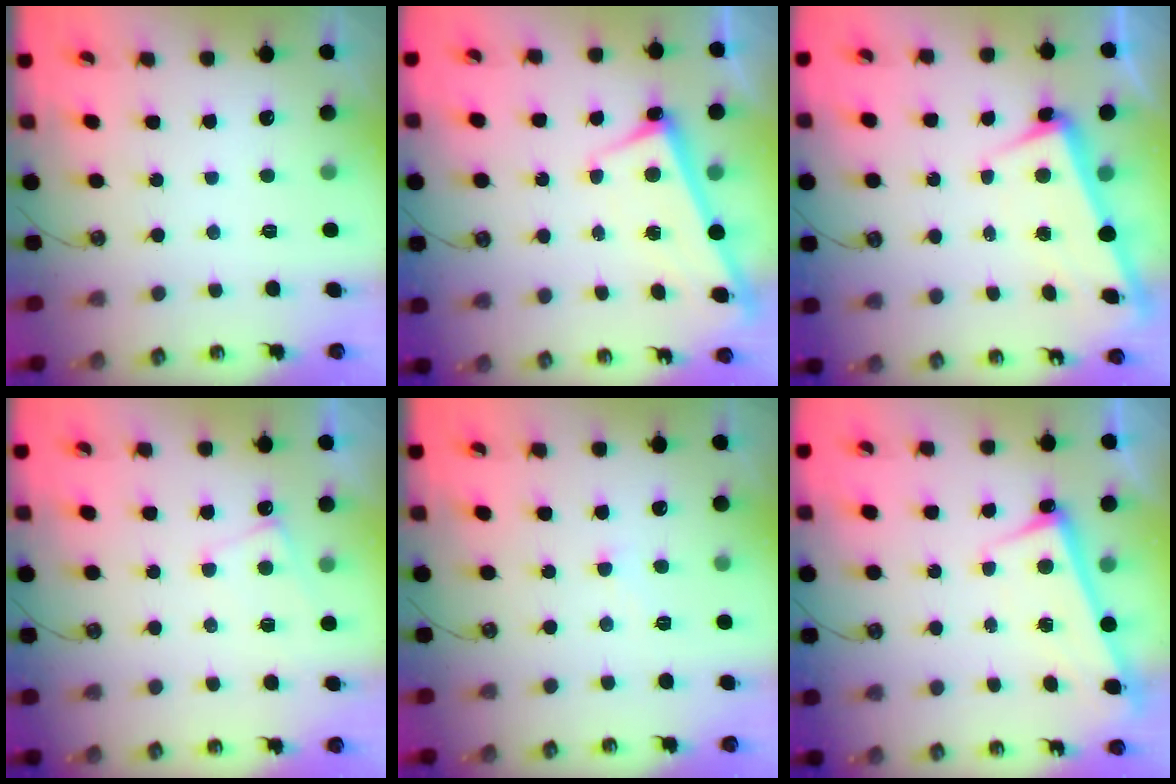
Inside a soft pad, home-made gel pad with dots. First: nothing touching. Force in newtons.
{"total": 2.7, "press": 2.7, "slide": 0.4}
{"total": 3.0, "press": 2.9, "slide": 0.9}
{"total": 1.5, "press": 1.4, "slide": 0.4}
{"total": 2.4, "press": 2.4, "slide": 0.3}
{"total": 2.7, "press": 2.7, "slide": 0.5}